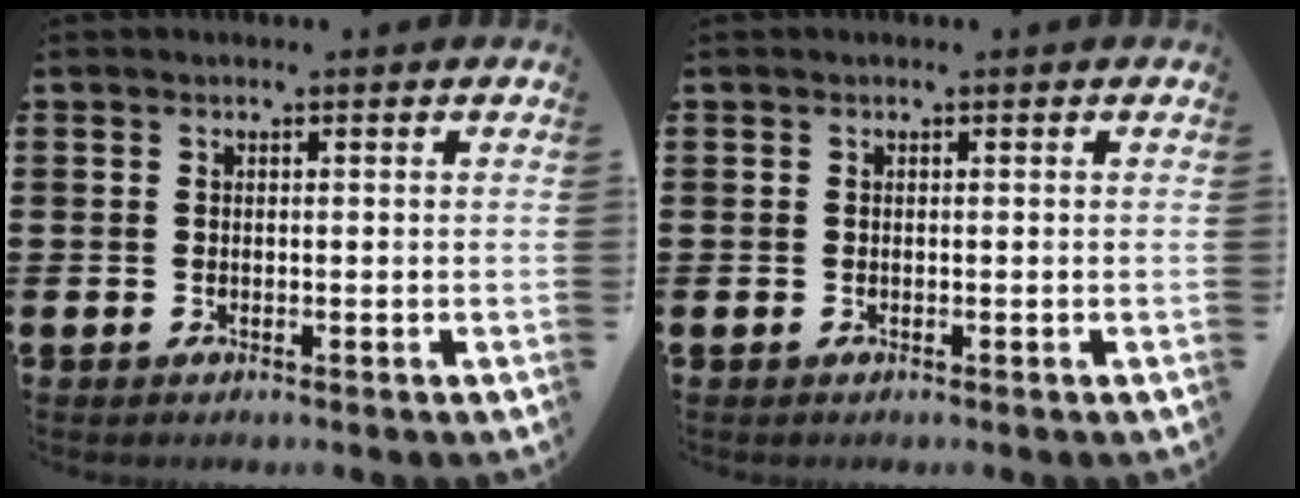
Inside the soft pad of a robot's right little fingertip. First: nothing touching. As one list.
[{"total": 0.0}]